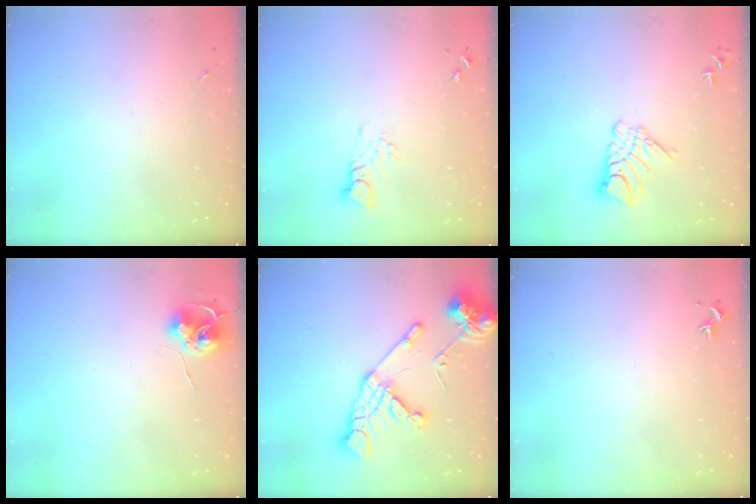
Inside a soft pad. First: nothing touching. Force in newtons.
{"total": 3.4, "press": 3.4, "slide": 0.2}
{"total": 10.5, "press": 10.4, "slide": 1.0}
{"total": 7.9, "press": 7.9, "slide": 0.4}
{"total": 16.3, "press": 16.2, "slide": 2.1}
{"total": 0.8, "press": 0.7, "slide": 0.3}